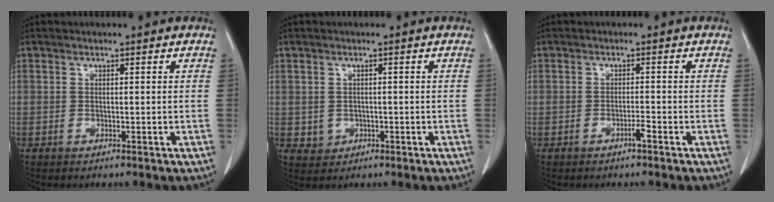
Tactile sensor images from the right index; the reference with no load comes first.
{"total": 2.3, "force": [-0.3, 2.3, 0.3], "torque": [-0.001, 0.005, 0.006]}
{"total": 1.3, "force": [-0.9, -0.1, 0.9], "torque": [-0.015, 0.002, -0.017]}